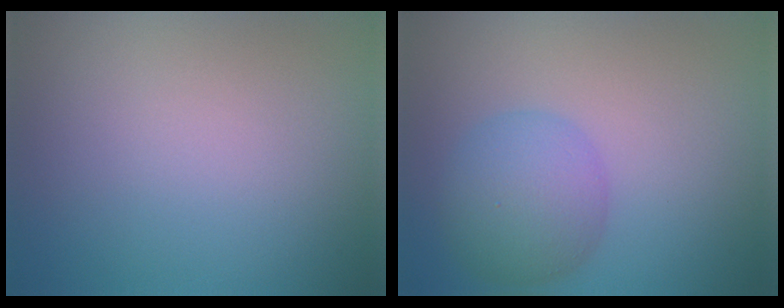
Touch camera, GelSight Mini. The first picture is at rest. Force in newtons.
{"total": 5.1, "press": 5.1, "slide": 0.1}